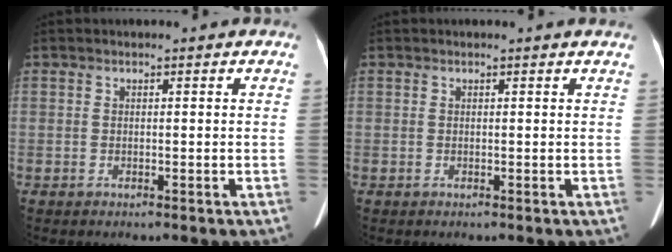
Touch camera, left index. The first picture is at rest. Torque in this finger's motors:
{"motor_torque": [0.25, -0.11, -0.03, 0.03]}